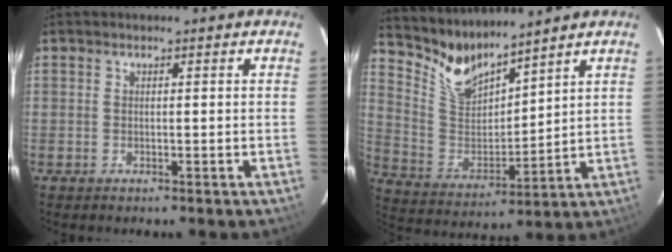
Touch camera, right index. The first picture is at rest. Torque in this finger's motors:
{"motor_torque": [-0.20, 0.75, 0.02, 0.00]}